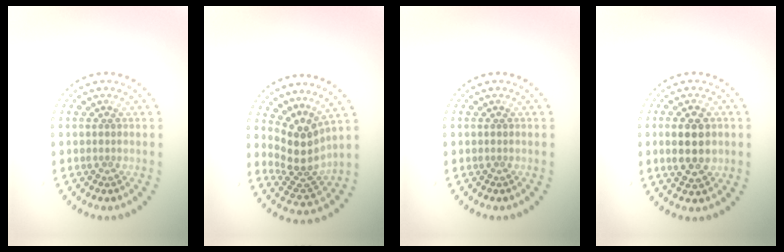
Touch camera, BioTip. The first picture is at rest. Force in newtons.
{"total": 3.9, "press": 2.7, "slide": 2.8}
{"total": 0.0}
{"total": 4.3, "press": 4.3, "slide": 0.3}